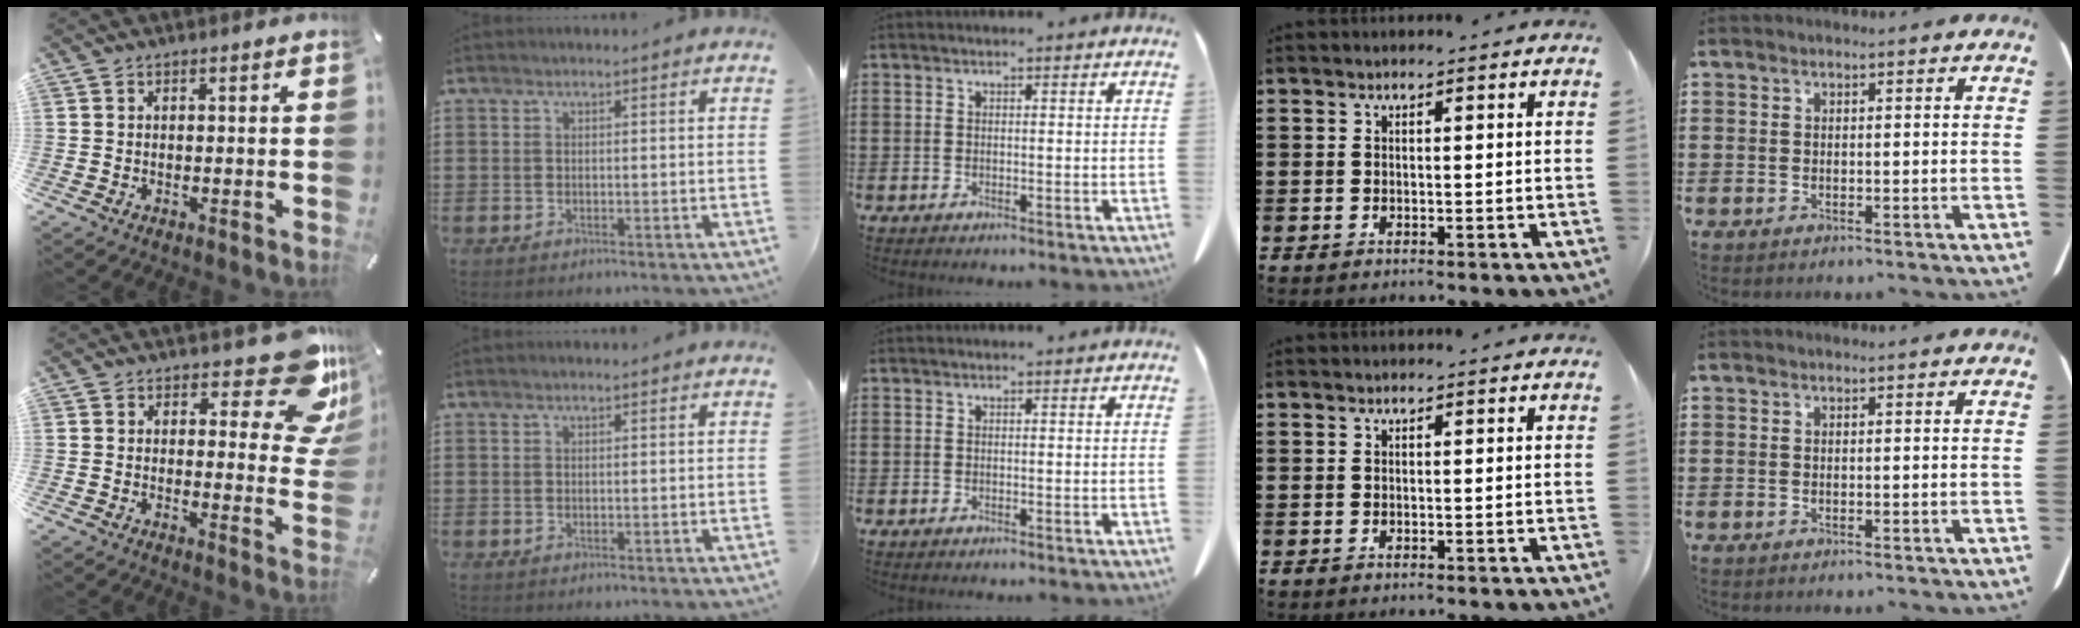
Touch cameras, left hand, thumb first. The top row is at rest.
{"thumb": {"total": 15.5, "force": [9.1, 6.3, 10.8], "torque": [-0.115, -0.075, 0.152]}}